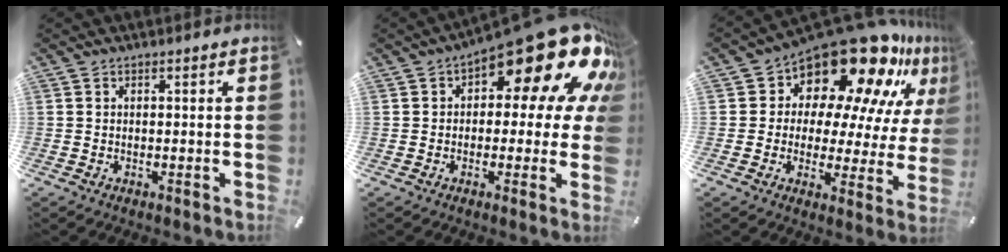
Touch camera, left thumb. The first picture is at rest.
{"total": 22.2, "force": [11.4, 9.2, 16.7], "torque": [-0.216, -0.081, 0.186]}
{"total": 19.9, "force": [15.8, 8.3, 8.8], "torque": [-0.125, -0.144, 0.263]}